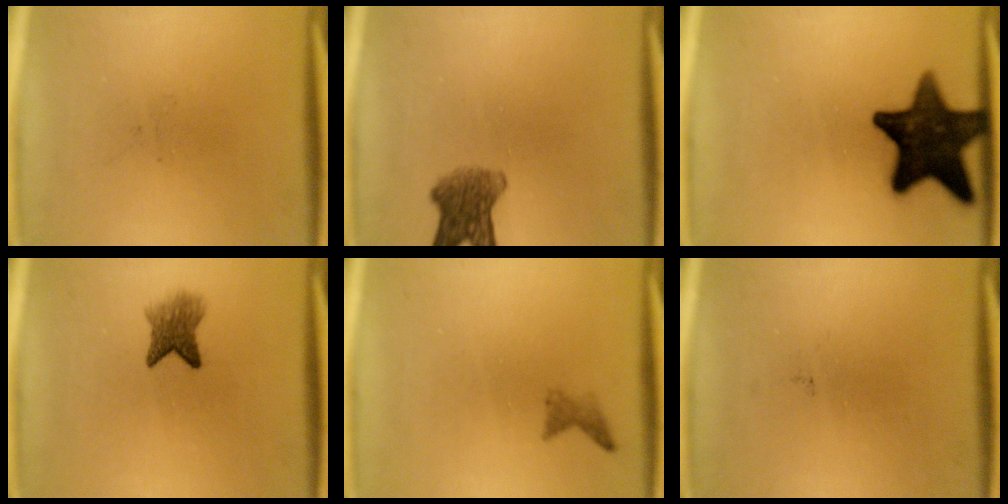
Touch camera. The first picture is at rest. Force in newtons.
{"total": 5.8}
{"total": 16.2}
{"total": 3.9}
{"total": 1.1}
{"total": 0.0}